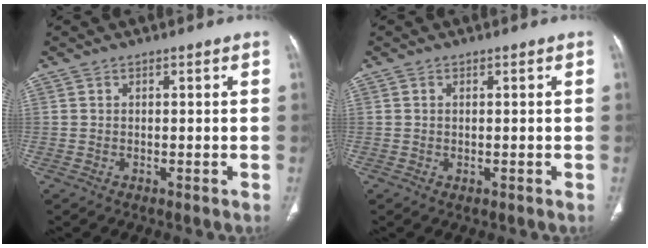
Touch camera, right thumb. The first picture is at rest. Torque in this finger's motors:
{"motor_torque": [-0.96, 0.14, -0.38, 0.25, -0.02]}